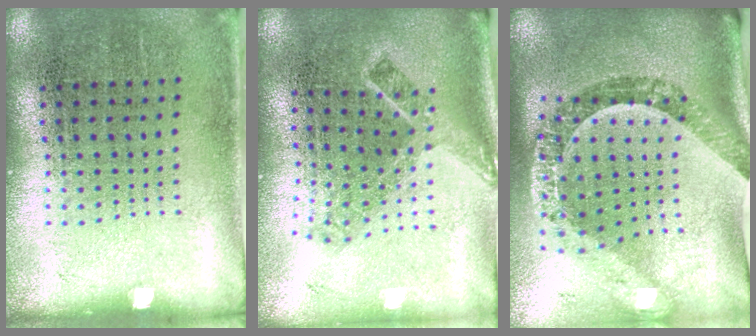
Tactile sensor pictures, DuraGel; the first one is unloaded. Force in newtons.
{"total": 1.9, "press": 1.4, "slide": 1.4}
{"total": 2.3, "press": 1.9, "slide": 1.3}